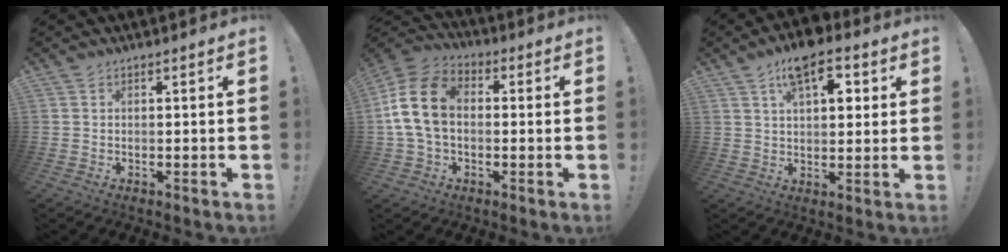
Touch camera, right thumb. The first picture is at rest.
{"total": 16.1, "force": [1.0, 11.1, 11.7], "torque": [-0.214, 0.024, 0.024]}
{"total": 12.5, "force": [6.1, 6.5, 8.7], "torque": [-0.118, -0.022, 0.106]}